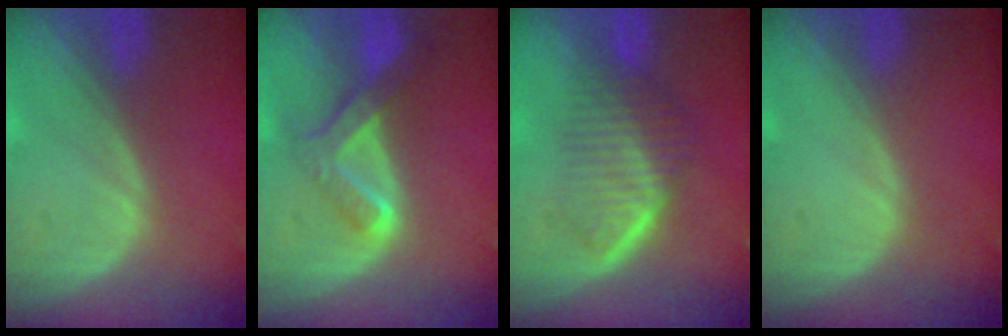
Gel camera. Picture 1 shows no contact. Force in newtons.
{"total": 6.9, "press": 5.8, "slide": 3.7}
{"total": 6.8, "press": 5.9, "slide": 3.4}
{"total": 0.0}